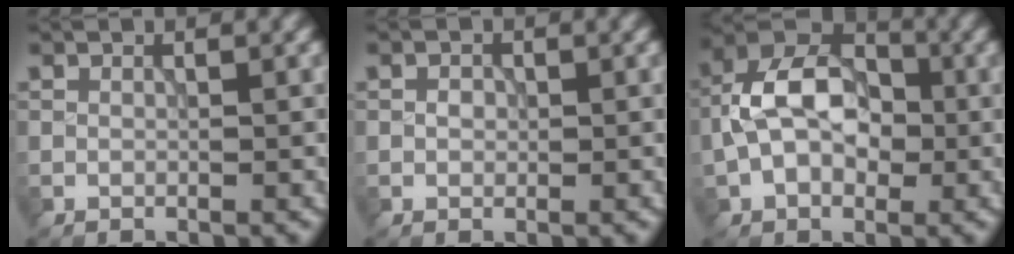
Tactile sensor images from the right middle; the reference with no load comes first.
{"total": 0.8, "force": [0.0, 0.7, 0.3], "torque": [-0.004, 0.000, -0.003]}
{"total": 8.1, "force": [-0.5, 5.4, 6.0], "torque": [-0.112, 0.022, -0.020]}